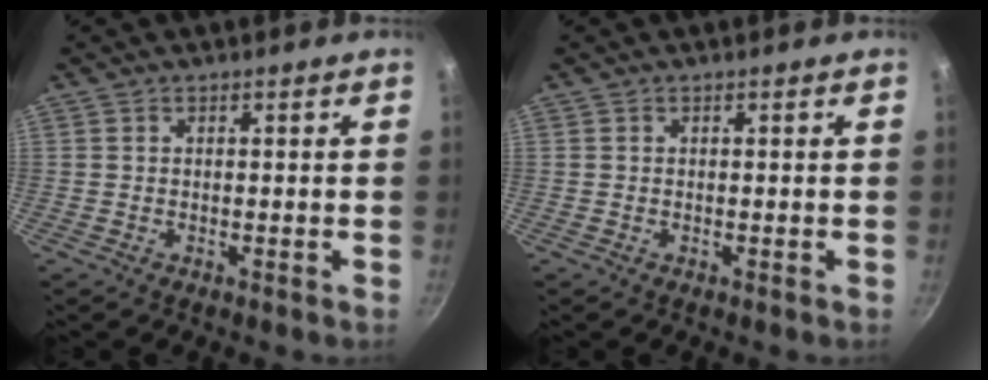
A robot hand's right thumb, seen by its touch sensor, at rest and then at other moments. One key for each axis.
{"total": 0.0}